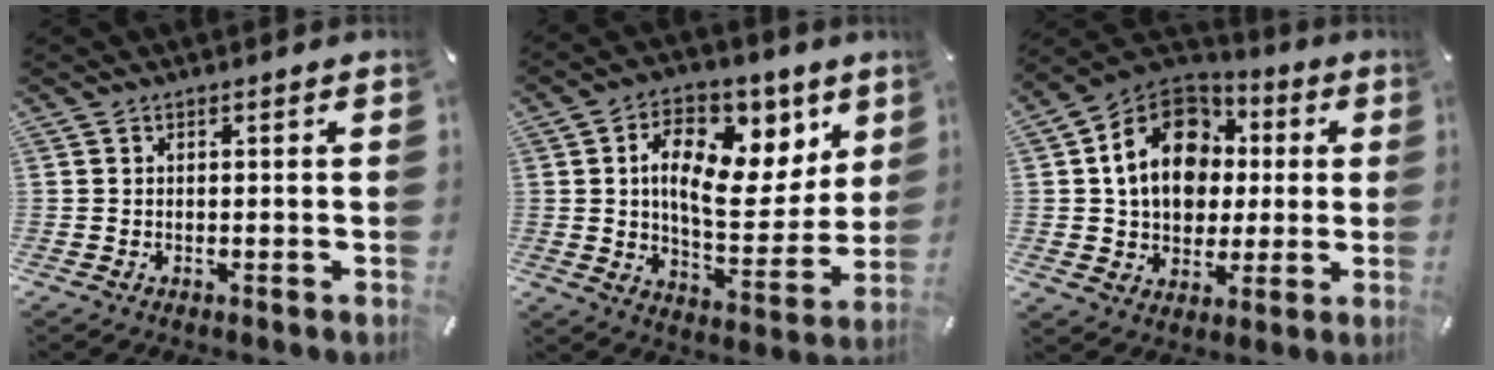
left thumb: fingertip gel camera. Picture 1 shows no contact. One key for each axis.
{"total": 17.7, "fx": 6.5, "fy": 9.9, "fz": 13.1, "tx": -0.195, "ty": -0.031, "tz": 0.110}
{"total": 15.8, "fx": 2.1, "fy": 13.2, "fz": 8.5, "tx": -0.159, "ty": 0.001, "tz": 0.040}